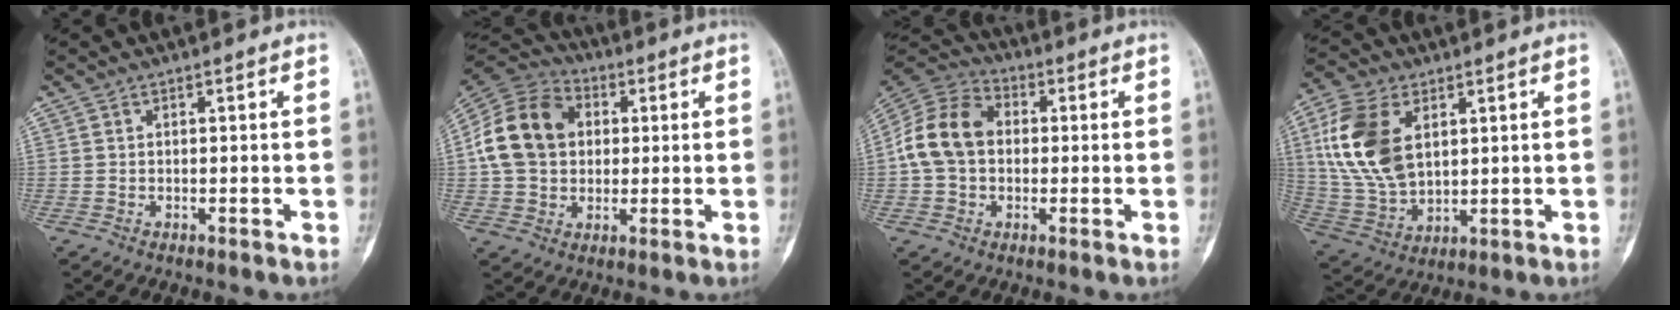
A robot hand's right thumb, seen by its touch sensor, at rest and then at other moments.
{"total": 16.1, "force": [2.0, 12.6, 9.7], "torque": [-0.167, 0.021, 0.031]}
{"total": 12.9, "force": [0.4, 9.9, 8.3], "torque": [-0.149, 0.034, -0.001]}
{"total": 16.2, "force": [4.5, 10.0, 11.9], "torque": [-0.238, -0.010, 0.096]}